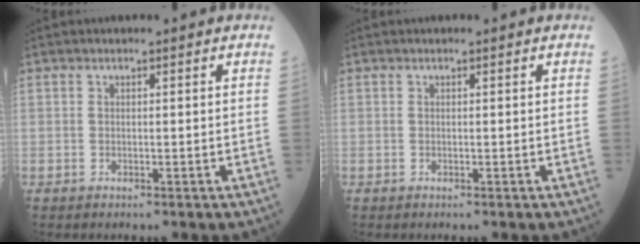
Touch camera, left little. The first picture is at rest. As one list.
[{"total": 0.0}]